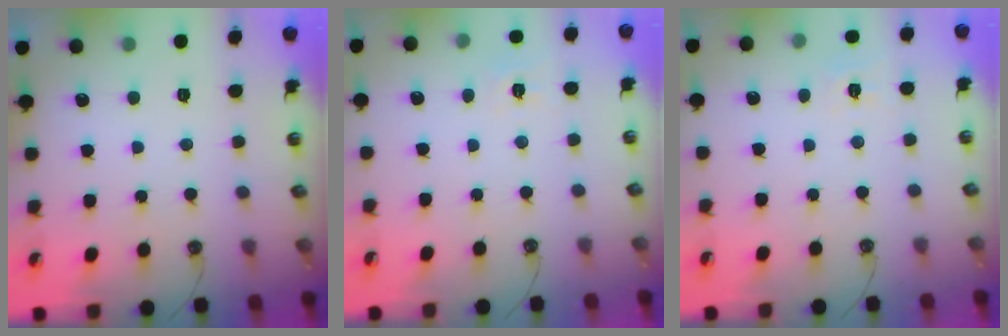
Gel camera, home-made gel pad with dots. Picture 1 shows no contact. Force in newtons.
{"total": 5.6, "press": 5.5, "slide": 0.6}
{"total": 5.6, "press": 5.5, "slide": 0.6}